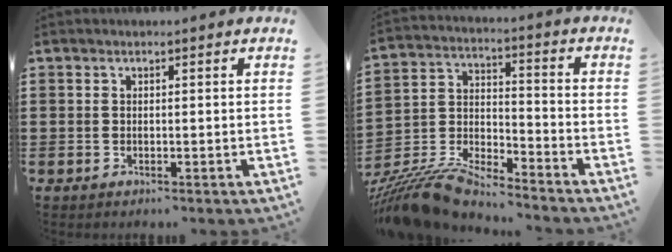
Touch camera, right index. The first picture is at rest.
{"total": 9.9, "force": [-9.4, 1.2, 2.7], "torque": [-0.070, 0.011, -0.191]}